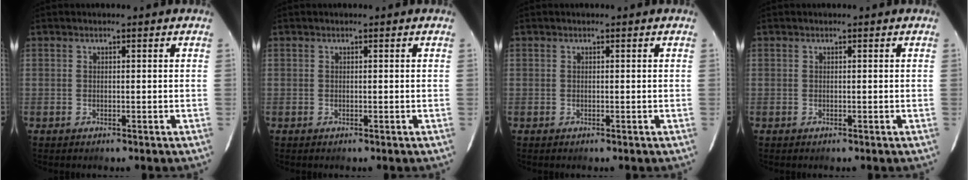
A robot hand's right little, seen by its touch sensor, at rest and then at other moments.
{"total": 0.0}
{"total": 0.0}
{"total": 0.0}